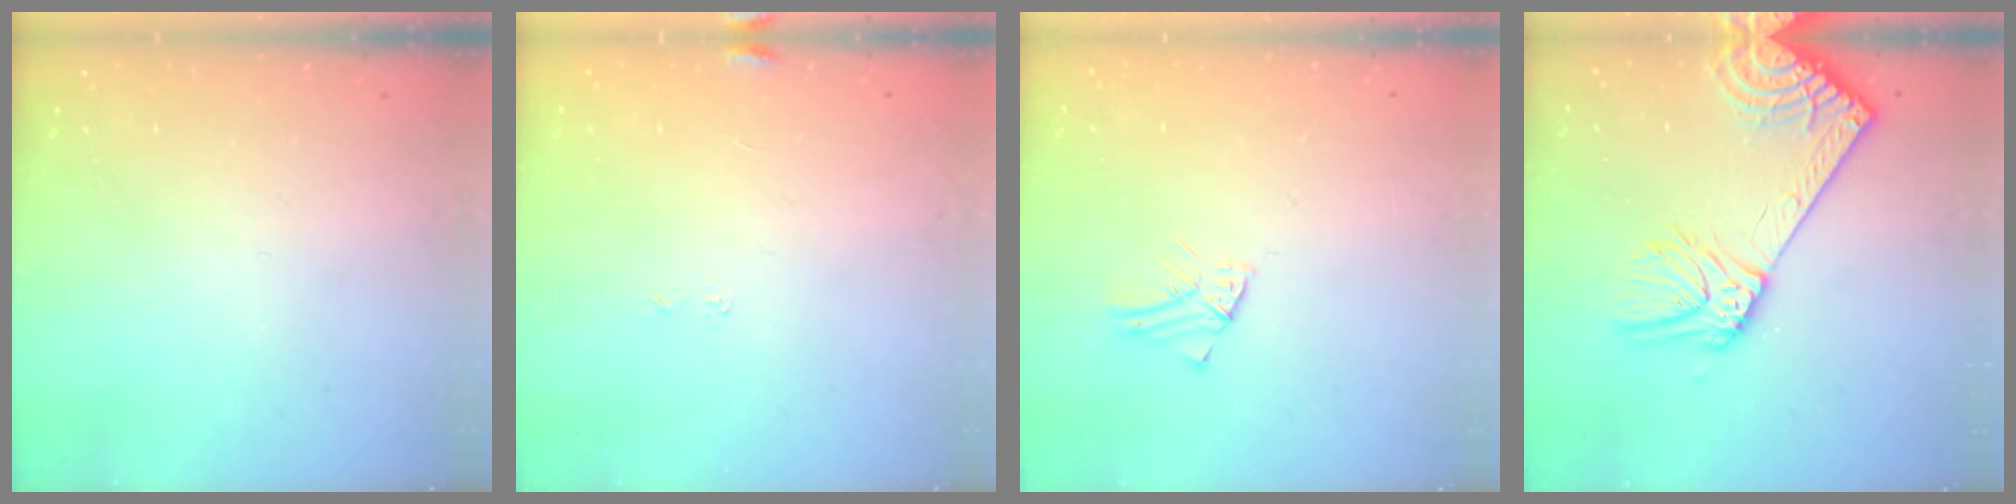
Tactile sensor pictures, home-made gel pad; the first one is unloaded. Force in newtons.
{"total": 5.4, "press": 5.4, "slide": 0.2}
{"total": 1.2, "press": 1.2, "slide": 0.0}
{"total": 15.7, "press": 15.2, "slide": 3.9}